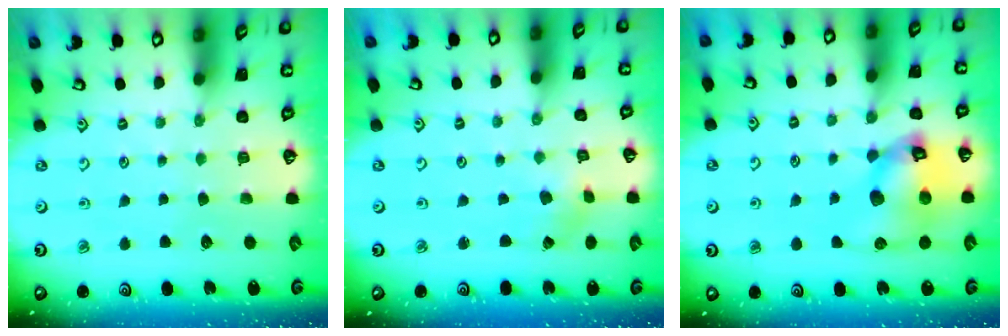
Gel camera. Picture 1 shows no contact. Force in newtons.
{"total": 1.1, "press": 1.1, "slide": 0.2}
{"total": 14.0, "press": 13.8, "slide": 2.0}